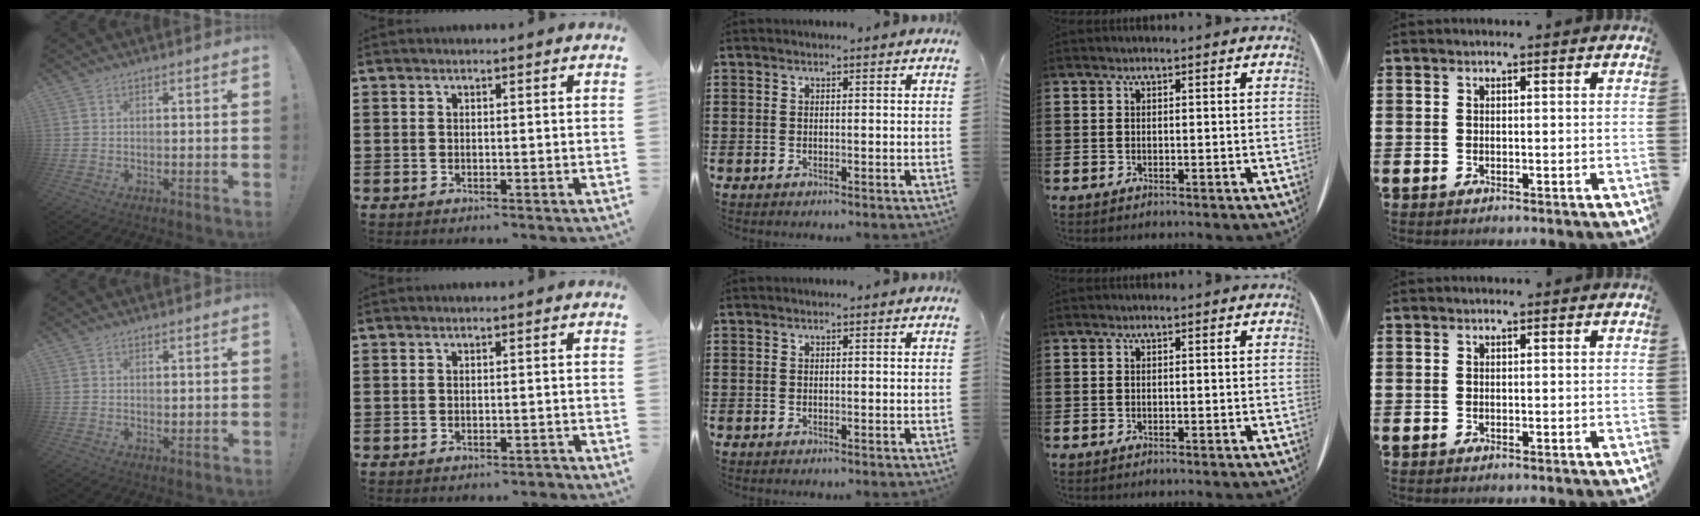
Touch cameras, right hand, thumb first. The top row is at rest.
{"thumb": {"total": 0.7, "force": [0.6, 0.3, 0.1], "torque": [0.000, -0.001, 0.012]}, "index": {"total": 0.9, "force": [-0.8, 0.1, 0.3], "torque": [-0.009, -0.002, -0.016]}}